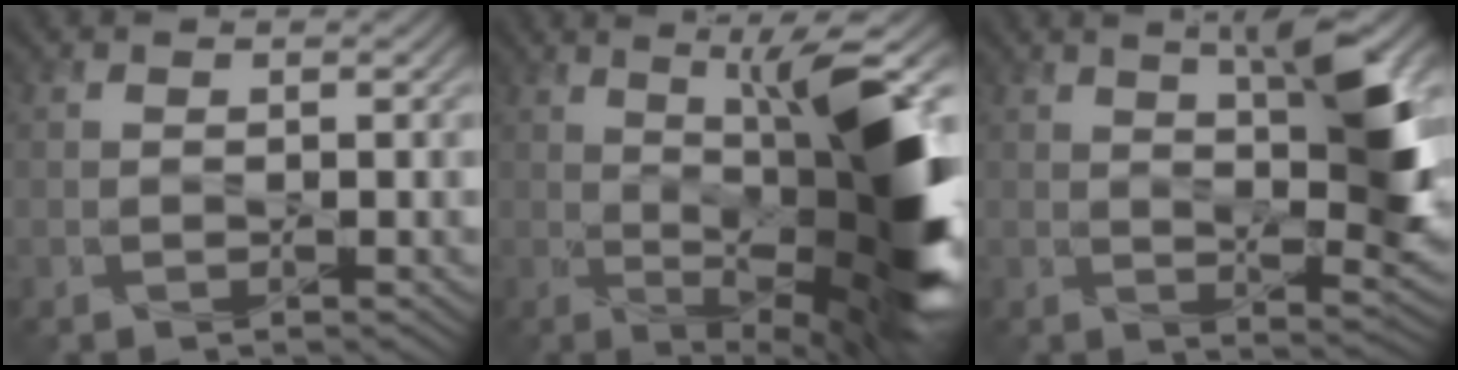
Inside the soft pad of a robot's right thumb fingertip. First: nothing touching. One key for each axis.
{"total": 14.4, "fx": 0.7, "fy": 3.8, "fz": 13.8, "tx": -0.189, "ty": 0.007, "tz": 0.015}
{"total": 9.4, "fx": 2.9, "fy": 2.4, "fz": 8.7, "tx": -0.135, "ty": 0.000, "tz": 0.051}